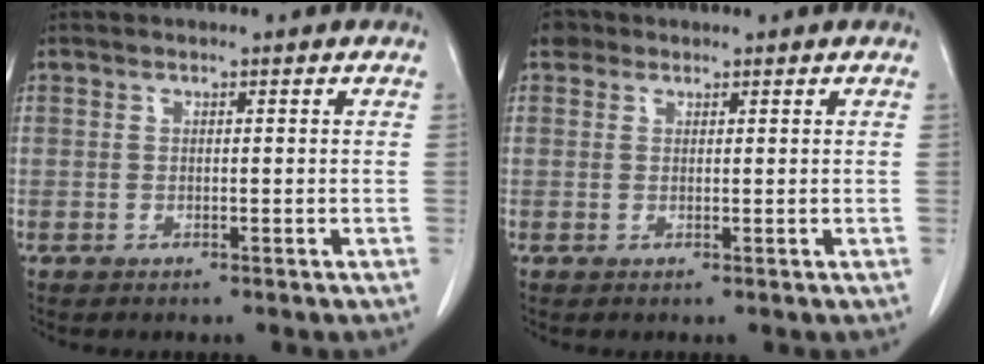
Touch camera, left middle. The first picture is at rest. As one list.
[{"total": 1.7, "force": [1.1, 1.3, 0.3], "torque": [-0.004, 0.010, 0.015]}]